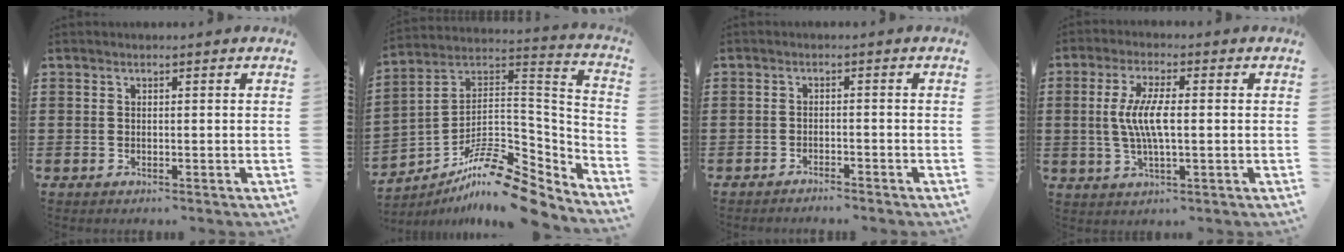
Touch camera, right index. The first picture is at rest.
{"total": 12.8, "force": [-9.4, 4.0, 7.6], "torque": [-0.129, 0.019, -0.177]}
{"total": 1.5, "force": [-1.5, 0.0, 0.1], "torque": [-0.006, 0.003, -0.032]}
{"total": 6.7, "force": [-0.1, 1.9, 6.4], "torque": [-0.137, -0.004, -0.010]}